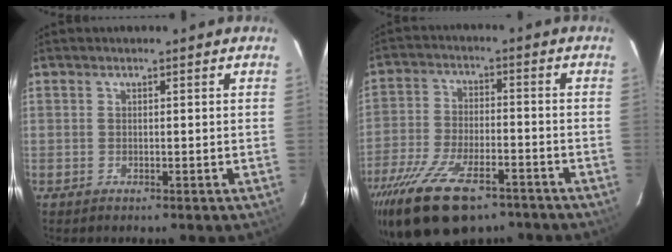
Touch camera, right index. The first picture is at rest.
{"total": 19.7, "force": [-13.5, 8.2, 11.8], "torque": [-0.251, -0.042, -0.228]}